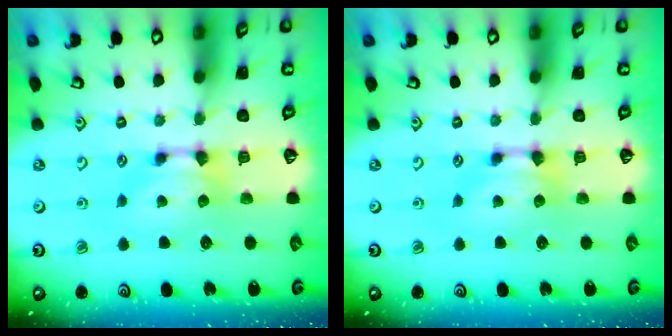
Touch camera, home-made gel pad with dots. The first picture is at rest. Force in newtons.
{"total": 0.0}